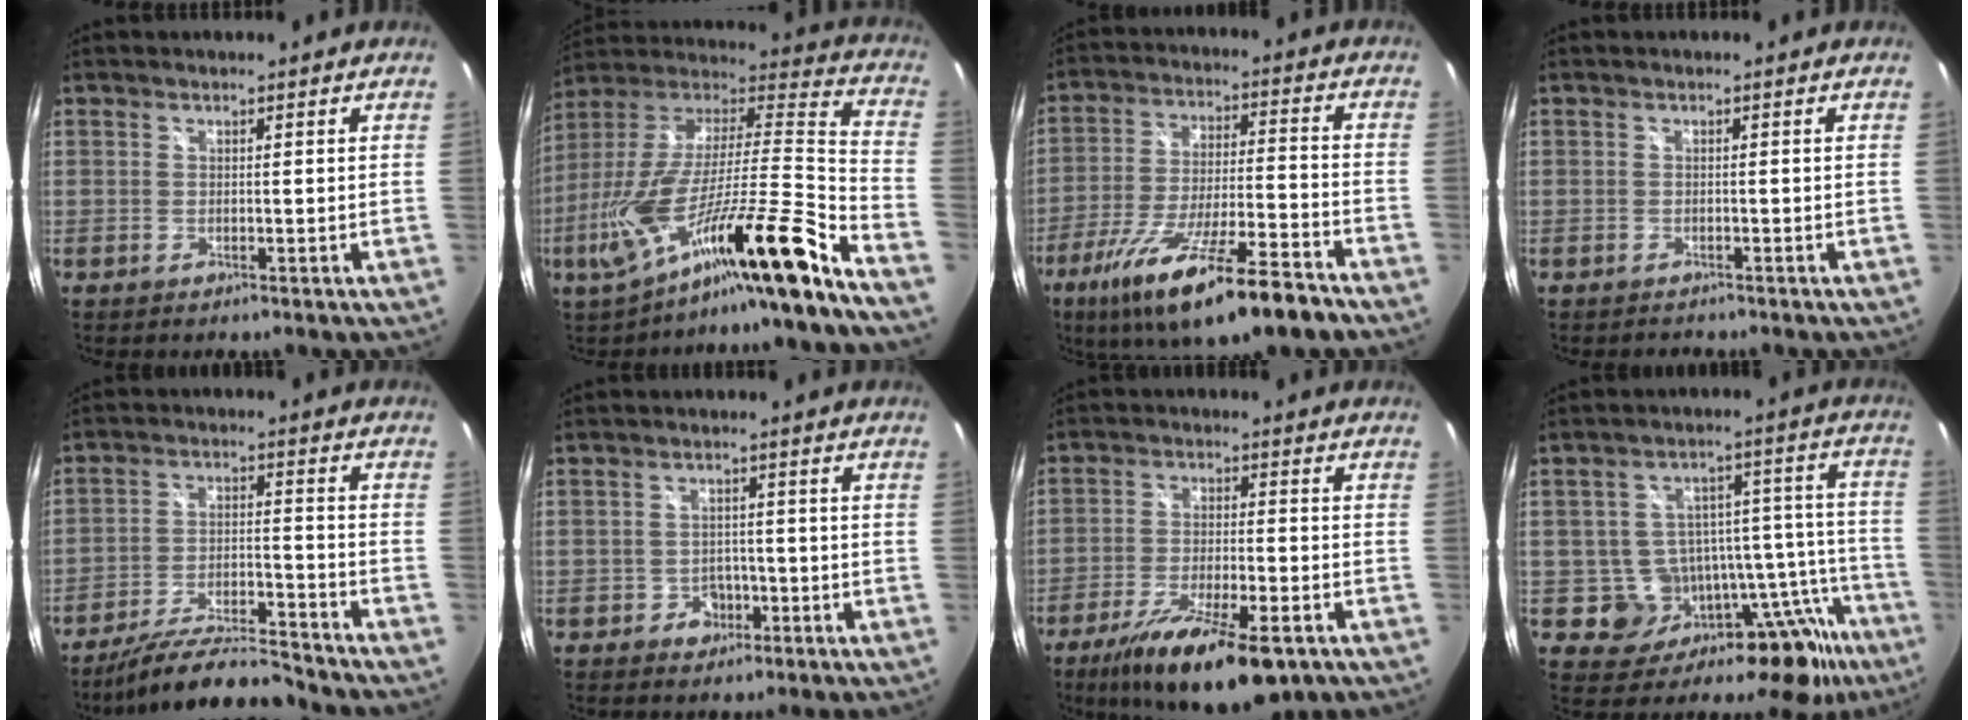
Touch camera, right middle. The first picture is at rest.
{"total": 24.5, "force": [-15.8, -0.4, 18.8], "torque": [-0.281, -0.046, -0.281]}
{"total": 19.7, "force": [-13.2, 3.1, 14.3], "torque": [-0.264, -0.050, -0.218]}
{"total": 1.2, "force": [-1.1, 0.5, -0.1], "torque": [-0.003, 0.000, -0.016]}
{"total": 15.5, "force": [-14.0, 0.8, 6.6], "torque": [-0.135, -0.024, -0.236]}
{"total": 3.6, "force": [-1.6, 3.1, 0.8], "torque": [-0.024, 0.008, -0.017]}
{"total": 16.9, "force": [-10.8, 5.1, 12.0], "torque": [-0.224, -0.039, -0.175]}
{"total": 19.2, "force": [-12.5, 10.8, 9.8], "torque": [-0.127, 0.021, -0.155]}